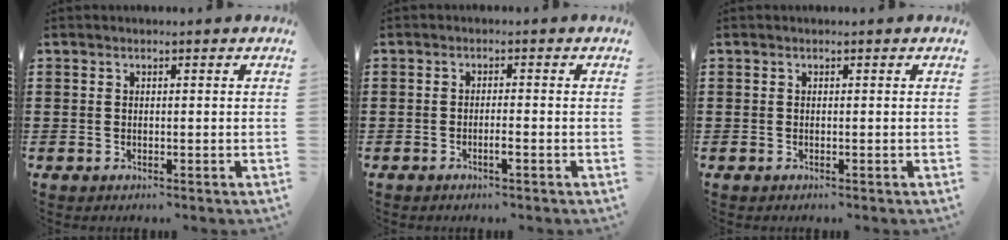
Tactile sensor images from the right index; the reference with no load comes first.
{"total": 1.6, "force": [-1.0, 0.1, 1.2], "torque": [-0.023, -0.003, -0.017]}
{"total": 0.0}